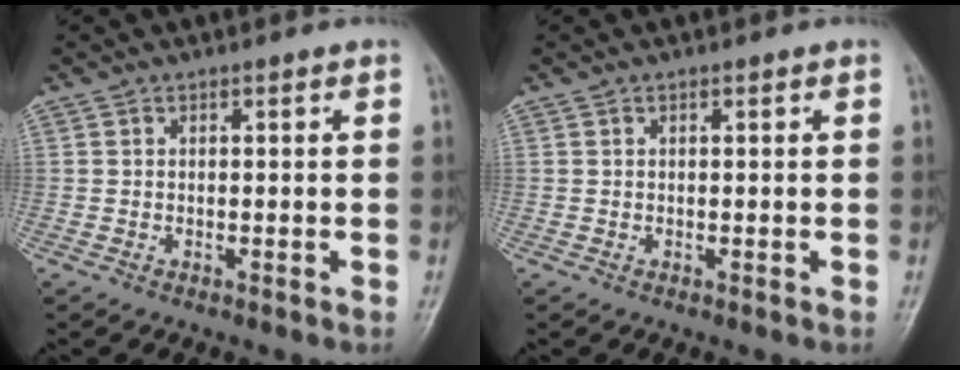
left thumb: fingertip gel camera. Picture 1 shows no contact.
{"total": 0.0}